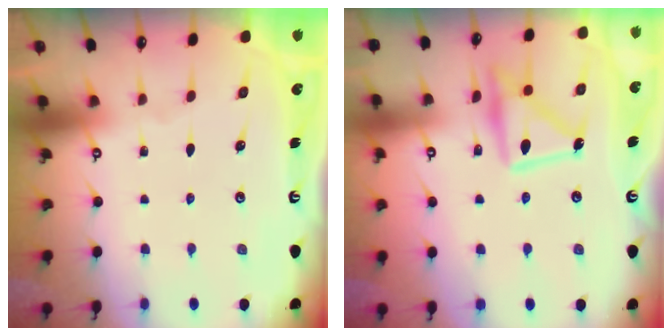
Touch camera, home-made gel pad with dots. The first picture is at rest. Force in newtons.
{"total": 15.8, "press": 15.7, "slide": 1.1}